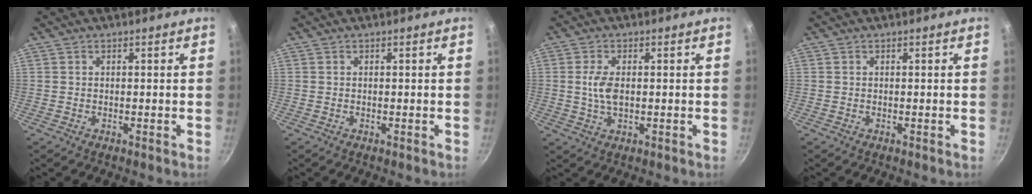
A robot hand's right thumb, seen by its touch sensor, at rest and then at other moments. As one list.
[{"total": 0.0}, {"total": 4.5, "force": [0.2, 2.3, 3.9], "torque": [-0.078, 0.001, 0.004]}, {"total": 0.0}]